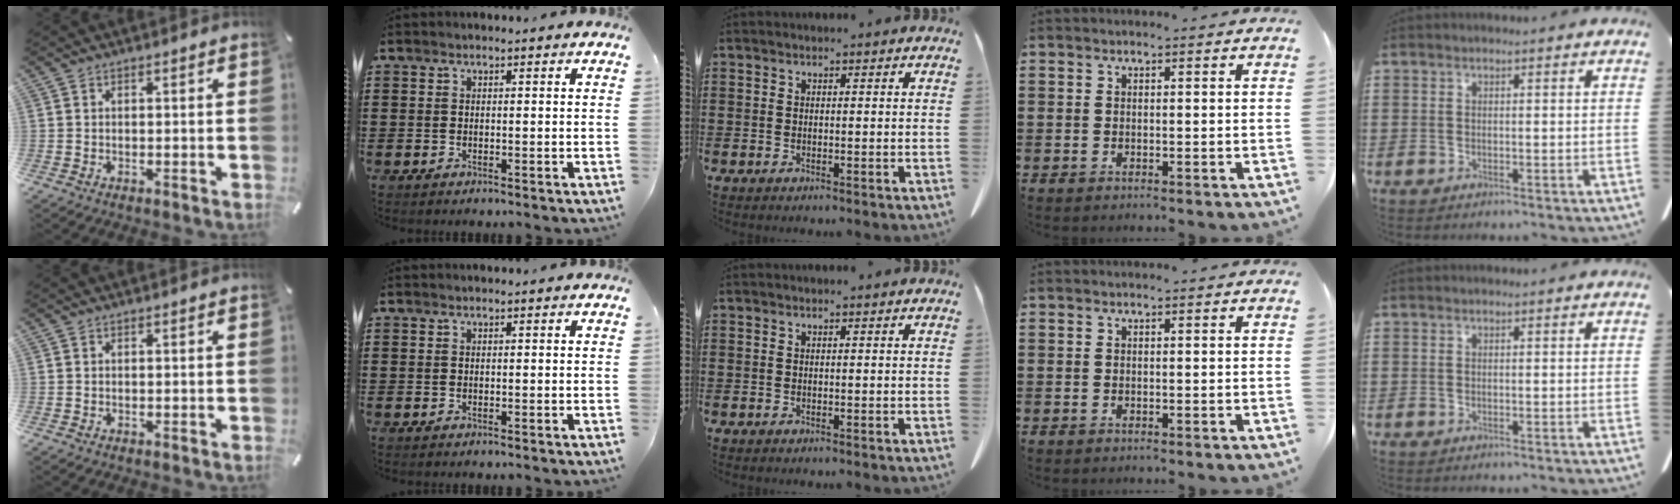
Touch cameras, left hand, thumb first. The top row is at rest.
{}